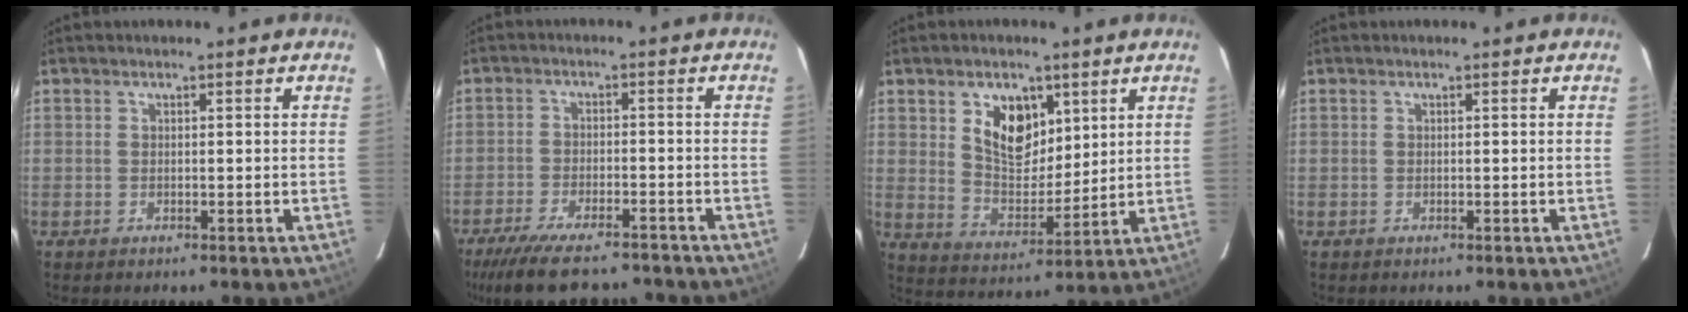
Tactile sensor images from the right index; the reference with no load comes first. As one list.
[{"total": 15.5, "force": [-12.9, 4.6, 7.4], "torque": [-0.161, -0.027, -0.200]}, {"total": 10.2, "force": [4.6, 6.5, 6.4], "torque": [-0.107, 0.001, 0.090]}, {"total": 0.0}]